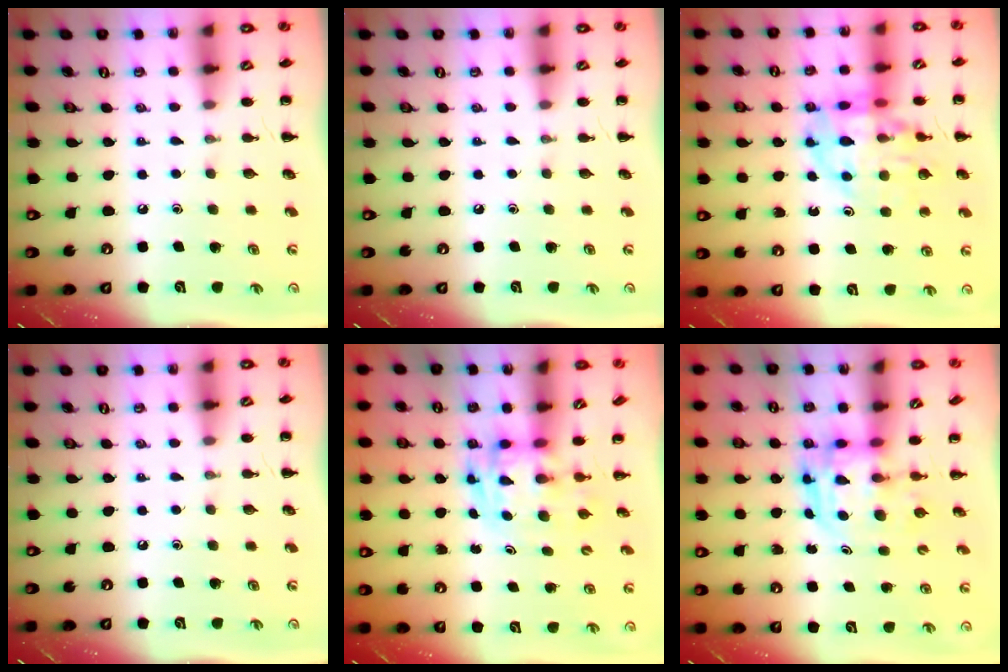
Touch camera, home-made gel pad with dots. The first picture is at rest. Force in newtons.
{"total": 0.0}
{"total": 15.5, "press": 15.2, "slide": 3.1}
{"total": 0.0}
{"total": 3.3, "press": 3.3, "slide": 0.6}
{"total": 3.6, "press": 3.5, "slide": 0.8}